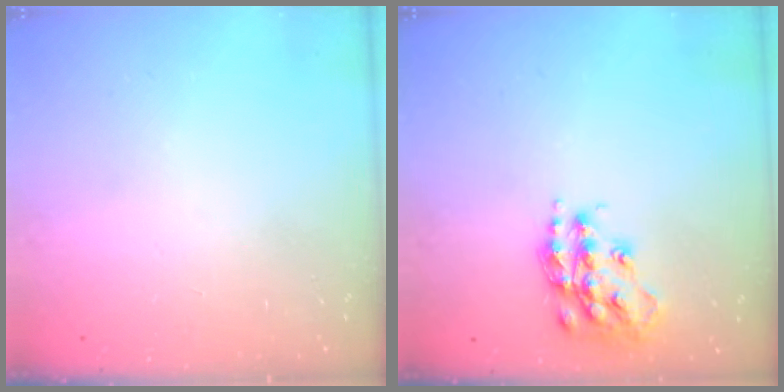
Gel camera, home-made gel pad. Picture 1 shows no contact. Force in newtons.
{"total": 14.7, "press": 14.7, "slide": 0.9}